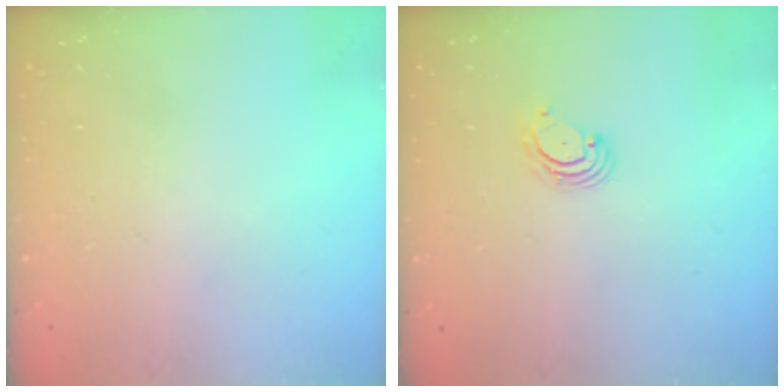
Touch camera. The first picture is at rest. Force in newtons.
{"total": 3.8, "press": 3.8, "slide": 0.5}